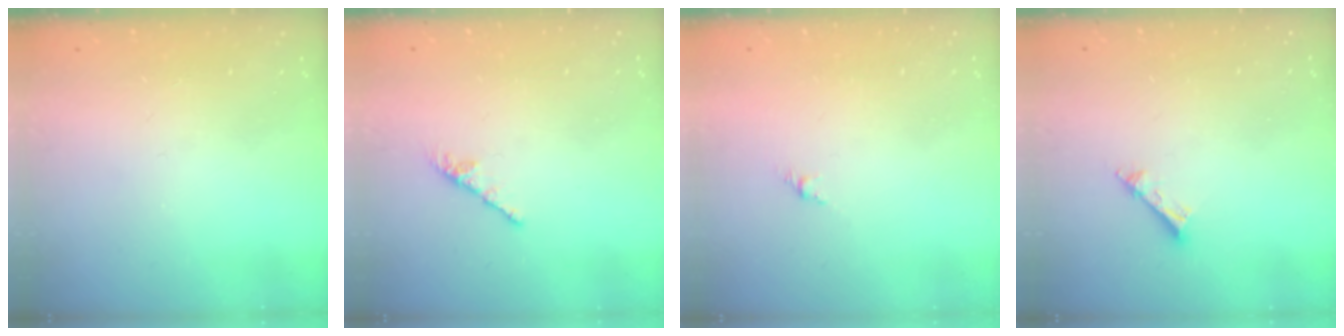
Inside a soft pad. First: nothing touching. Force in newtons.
{"total": 0.0}
{"total": 1.5, "press": 1.4, "slide": 0.6}
{"total": 3.6, "press": 3.6, "slide": 0.2}